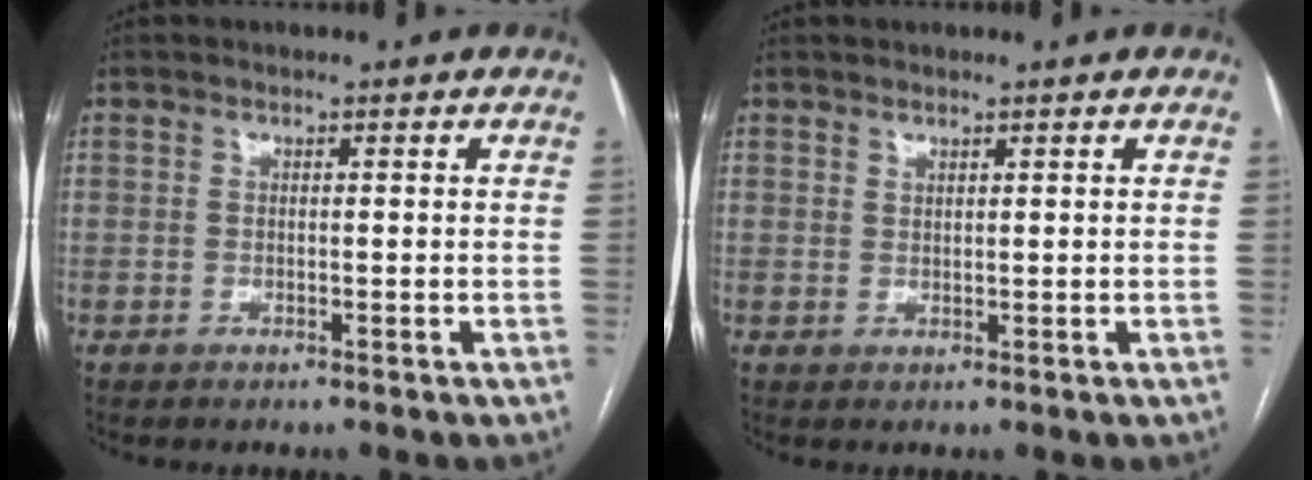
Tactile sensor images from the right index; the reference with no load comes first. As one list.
[{"total": 0.6, "force": [0.6, 0.2, 0.2], "torque": [-0.003, -0.005, 0.010]}]